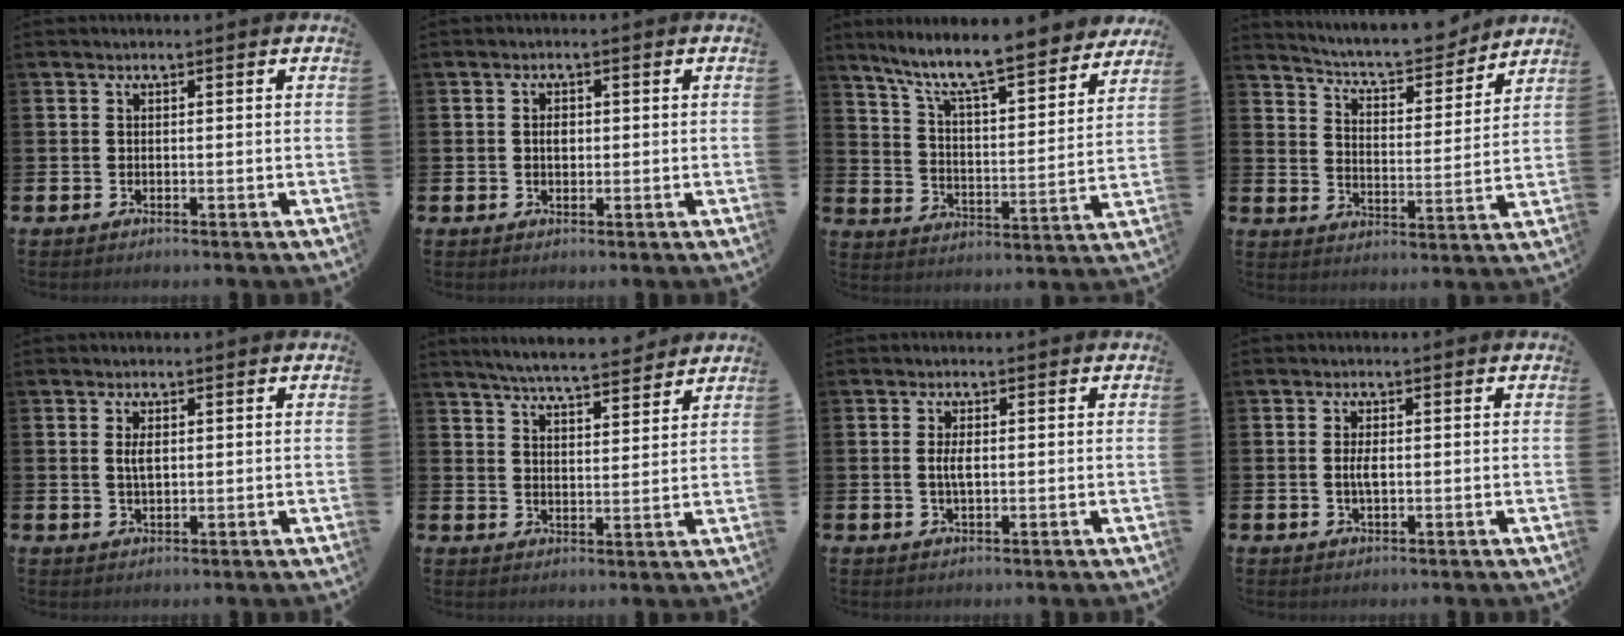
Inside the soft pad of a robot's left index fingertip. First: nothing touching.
{"total": 1.8, "force": [0.1, 1.3, 1.3], "torque": [-0.010, 0.001, -0.003]}
{"total": 10.0, "force": [8.9, 1.2, 4.3], "torque": [-0.117, -0.064, 0.149]}
{"total": 7.0, "force": [6.6, 1.3, 1.8], "torque": [-0.052, -0.055, 0.108]}
{"total": 2.0, "force": [0.6, 0.9, 1.7], "torque": [-0.028, 0.001, 0.006]}
{"total": 5.9, "force": [5.8, 0.4, 1.2], "torque": [-0.036, -0.036, 0.101]}
{"total": 2.6, "force": [0.2, 1.0, 2.4], "torque": [-0.046, 0.003, 0.000]}
{"total": 2.3, "force": [0.0, 0.8, 2.1], "torque": [-0.039, 0.001, -0.002]}